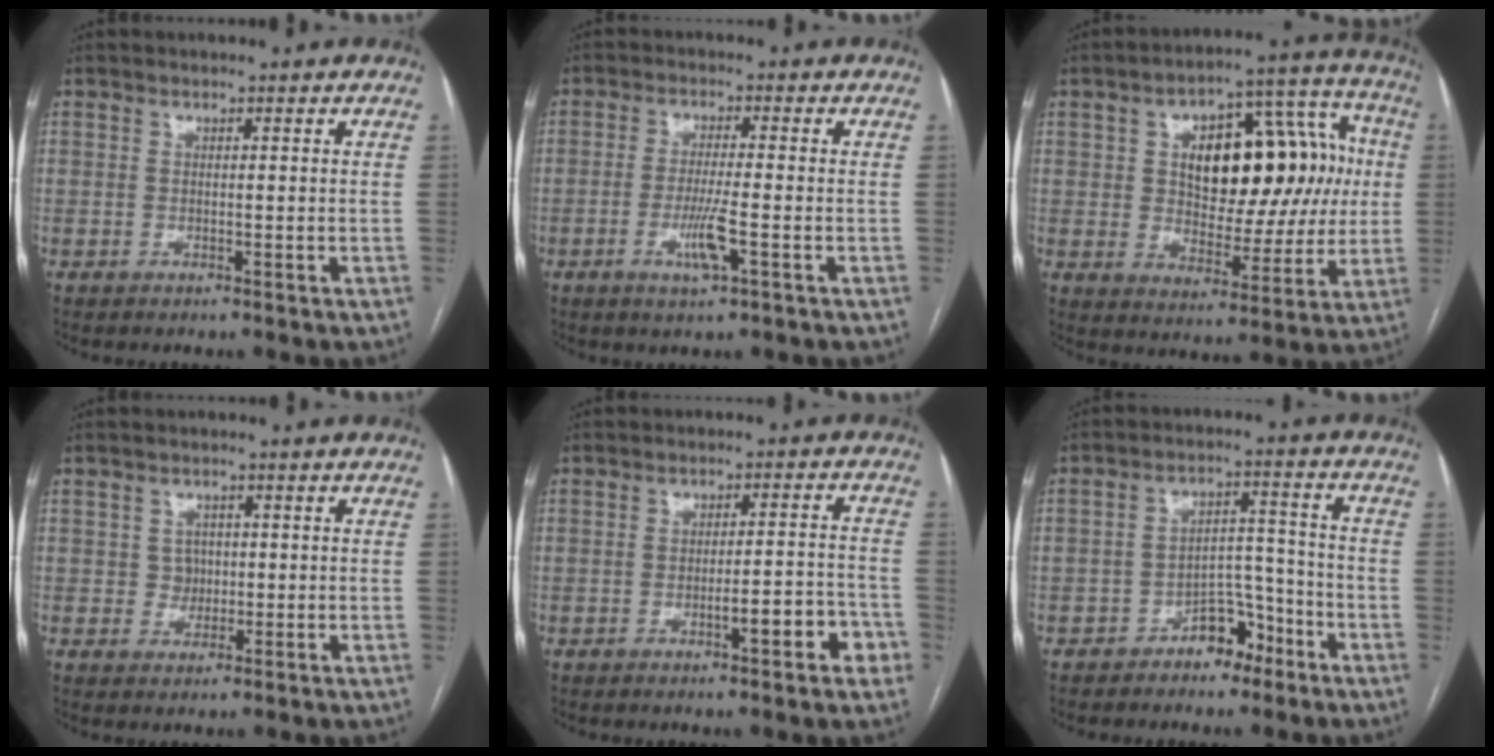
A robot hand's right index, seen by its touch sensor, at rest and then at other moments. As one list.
[{"total": 5.2, "force": [-2.0, 0.2, 4.8], "torque": [-0.094, -0.010, -0.036]}, {"total": 21.0, "force": [3.2, 10.6, 17.9], "torque": [-0.259, 0.052, 0.054]}, {"total": 2.3, "force": [0.2, 2.2, 0.6], "torque": [-0.004, 0.003, 0.003]}, {"total": 6.5, "force": [-3.1, 1.2, 5.6], "torque": [-0.071, 0.015, -0.038]}, {"total": 6.1, "force": [-4.1, 3.5, 3.0], "torque": [-0.038, 0.027, -0.065]}]